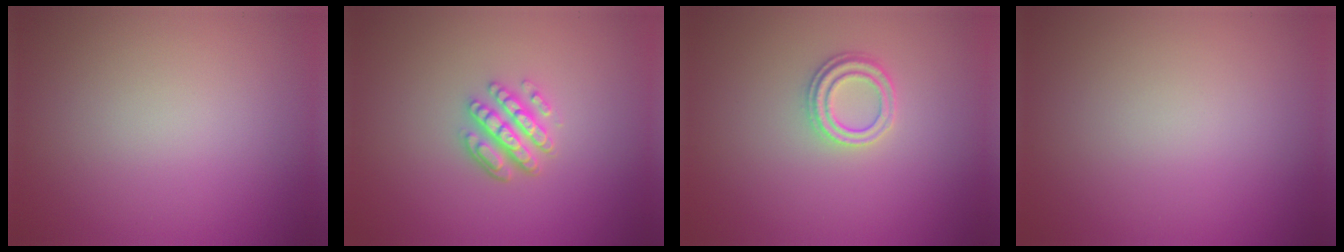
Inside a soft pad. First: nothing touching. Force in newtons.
{"total": 3.5, "press": 3.0, "slide": 1.7}
{"total": 2.4, "press": 2.0, "slide": 1.2}
{"total": 0.0}